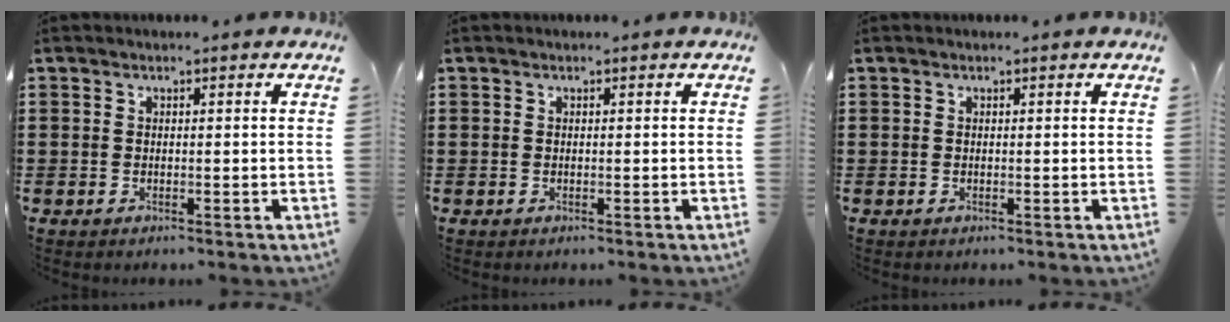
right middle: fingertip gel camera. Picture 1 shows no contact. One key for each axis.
{"total": 0.0}
{"total": 0.0}